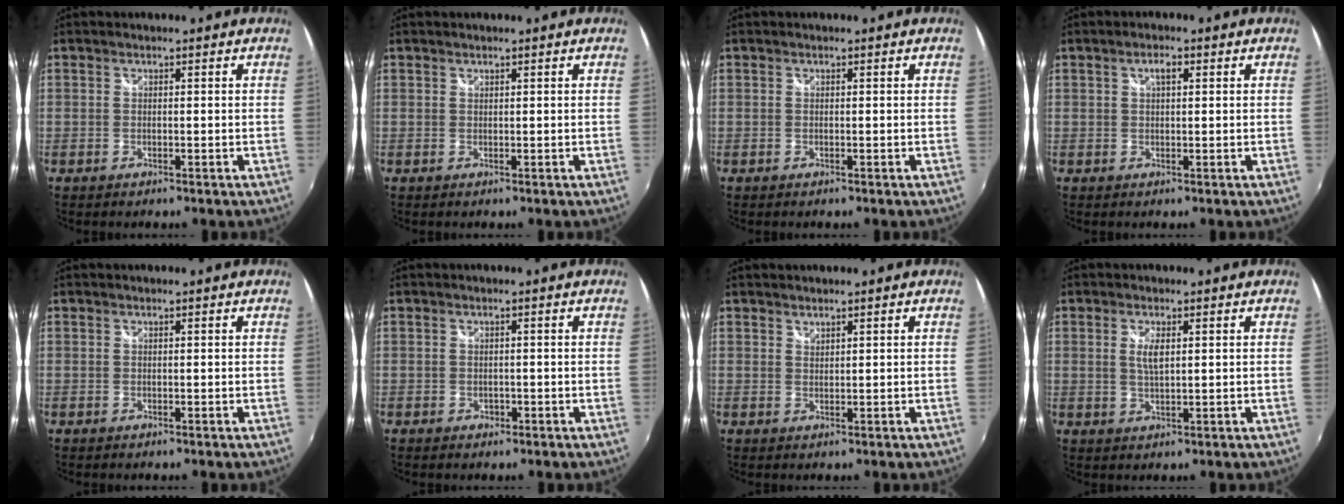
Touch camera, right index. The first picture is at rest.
{"total": 0.0}
{"total": 0.0}
{"total": 2.1, "force": [0.8, 0.9, 1.8], "torque": [-0.030, 0.006, 0.012]}
{"total": 0.0}
{"total": 1.4, "force": [-0.7, 1.2, 0.4], "torque": [-0.007, -0.003, -0.009]}
{"total": 1.0, "force": [1.0, 0.3, 0.1], "torque": [-0.001, 0.001, 0.018]}
{"total": 3.2, "force": [0.8, 1.0, 2.9], "torque": [-0.055, -0.003, 0.015]}